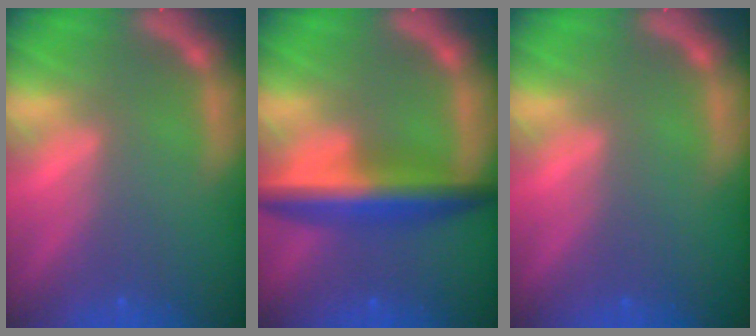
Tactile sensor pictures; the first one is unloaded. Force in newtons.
{"total": 6.6}
{"total": 0.0}